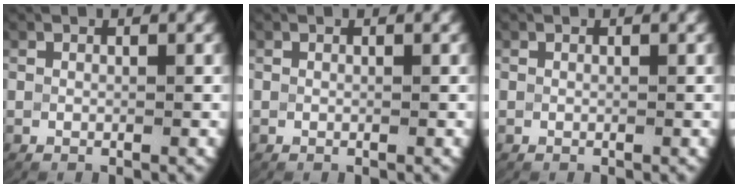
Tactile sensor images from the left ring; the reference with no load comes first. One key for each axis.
{"total": 0.0}
{"total": 0.0}